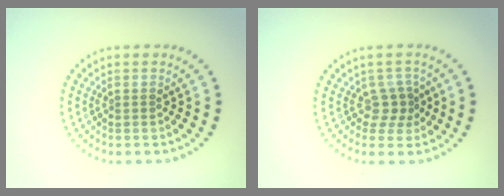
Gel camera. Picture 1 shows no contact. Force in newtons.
{"total": 2.0, "press": 1.5, "slide": 1.3}